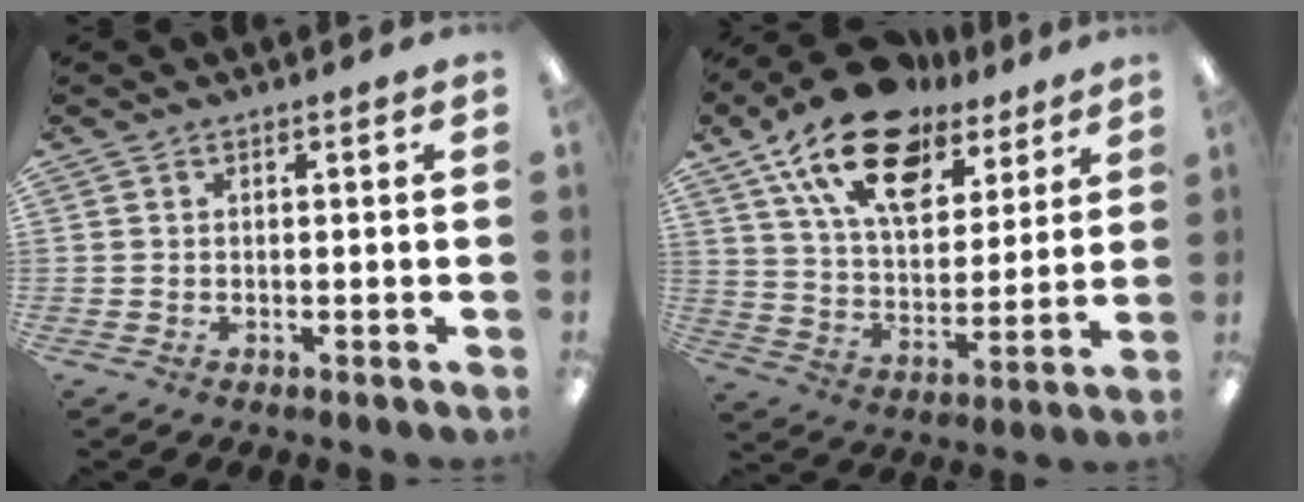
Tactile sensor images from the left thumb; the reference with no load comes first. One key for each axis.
{"total": 20.7, "fx": 13.3, "fy": 10.8, "fz": 11.6, "tx": -0.206, "ty": -0.063, "tz": 0.237}